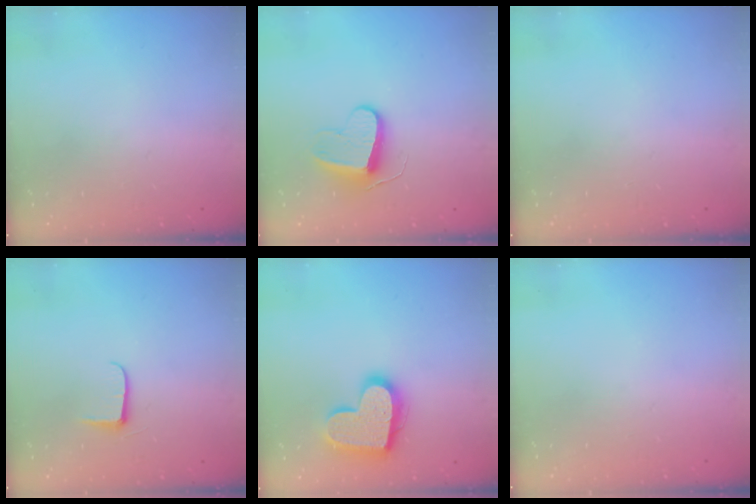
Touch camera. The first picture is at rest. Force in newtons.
{"total": 9.6, "press": 9.5, "slide": 0.6}
{"total": 0.0}
{"total": 5.8, "press": 5.8, "slide": 0.9}
{"total": 17.6, "press": 17.5, "slide": 1.3}
{"total": 0.0}